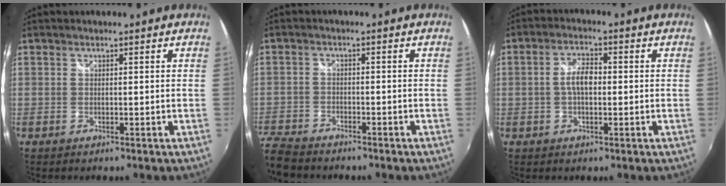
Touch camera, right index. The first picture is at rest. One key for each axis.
{"total": 8.8, "fx": -7.6, "fy": 3.5, "fz": 2.6, "tx": -0.097, "ty": -0.017, "tz": -0.148}
{"total": 5.5, "fx": -0.2, "fy": 2.8, "fz": 4.7, "tx": -0.090, "ty": 0.012, "tz": -0.003}